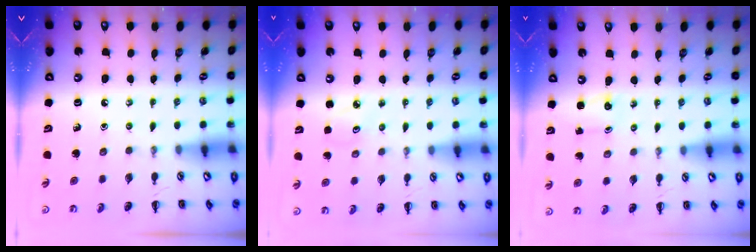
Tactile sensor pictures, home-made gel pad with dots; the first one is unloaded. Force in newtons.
{"total": 2.3, "press": 2.2, "slide": 0.5}
{"total": 0.9, "press": 0.8, "slide": 0.2}